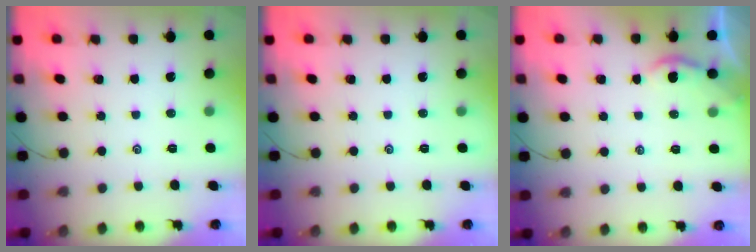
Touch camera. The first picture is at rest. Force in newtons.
{"total": 0.0}
{"total": 2.0, "press": 1.9, "slide": 0.4}